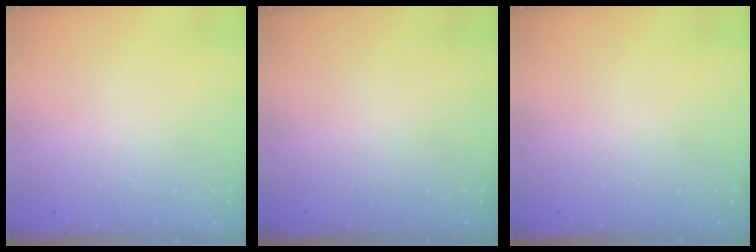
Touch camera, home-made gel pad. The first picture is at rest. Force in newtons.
{"total": 0.0}
{"total": 0.0}